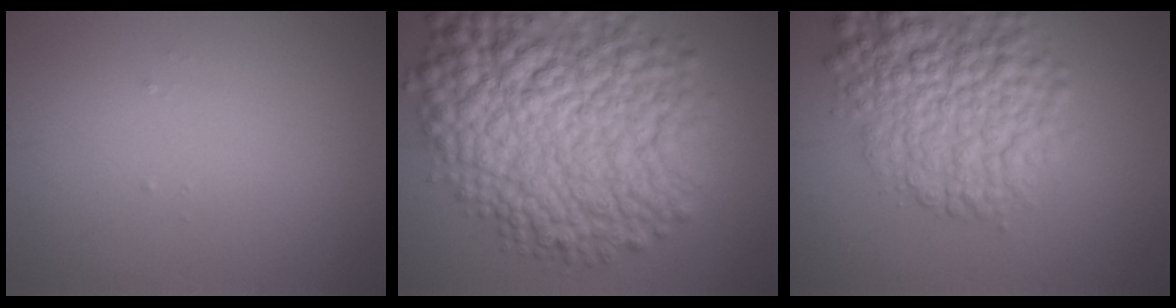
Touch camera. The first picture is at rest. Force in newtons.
{"total": 14.0, "press": 14.0, "slide": 0.3}
{"total": 7.7, "press": 7.7, "slide": 0.2}